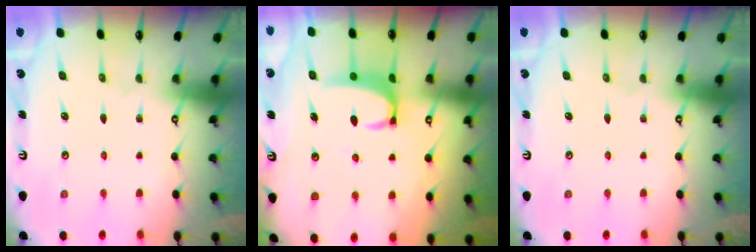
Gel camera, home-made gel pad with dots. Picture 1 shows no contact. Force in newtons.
{"total": 3.4, "press": 3.4, "slide": 0.6}
{"total": 0.0}